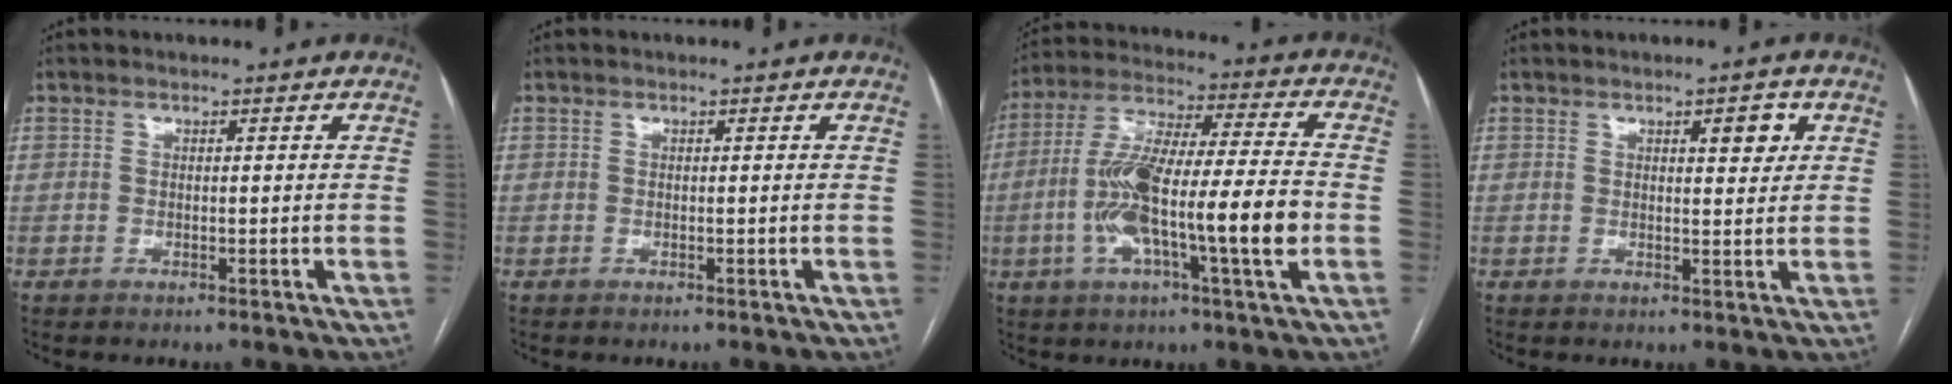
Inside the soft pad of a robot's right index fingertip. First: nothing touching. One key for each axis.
{"total": 0.0}
{"total": 17.1, "fx": -3.6, "fy": 1.5, "fz": 16.7, "tx": -0.313, "ty": 0.008, "tz": -0.062}
{"total": 3.3, "fx": 1.4, "fy": 1.0, "fz": 2.8, "tx": -0.038, "ty": 0.000, "tz": 0.021}